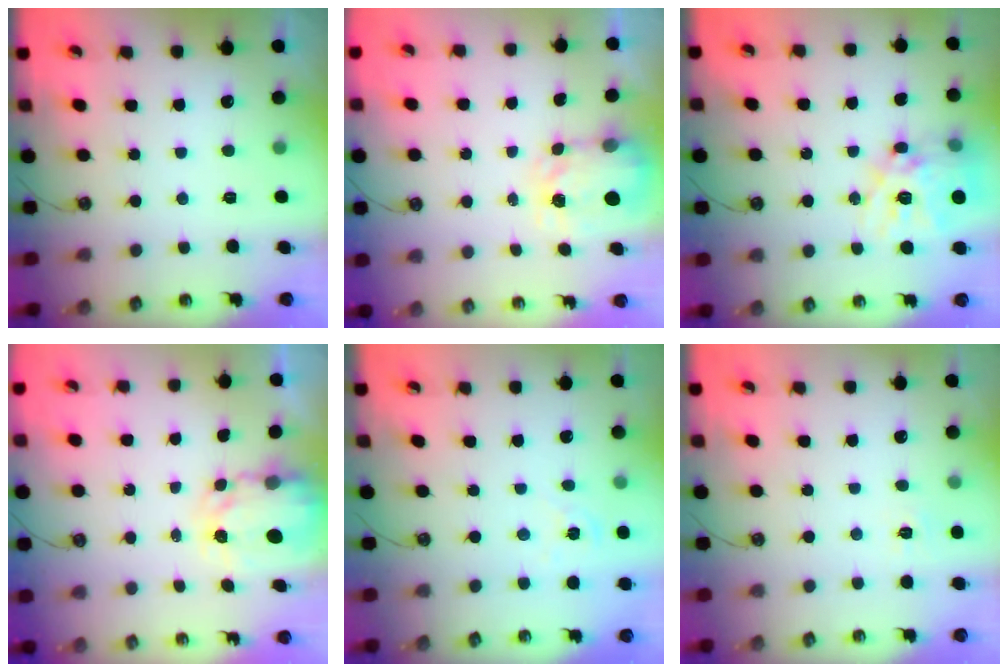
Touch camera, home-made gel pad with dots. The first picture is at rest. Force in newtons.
{"total": 3.9, "press": 3.8, "slide": 0.5}
{"total": 17.6, "press": 17.5, "slide": 1.8}
{"total": 3.9, "press": 3.9, "slide": 0.1}
{"total": 1.3, "press": 1.3, "slide": 0.2}
{"total": 4.1, "press": 4.0, "slide": 0.6}